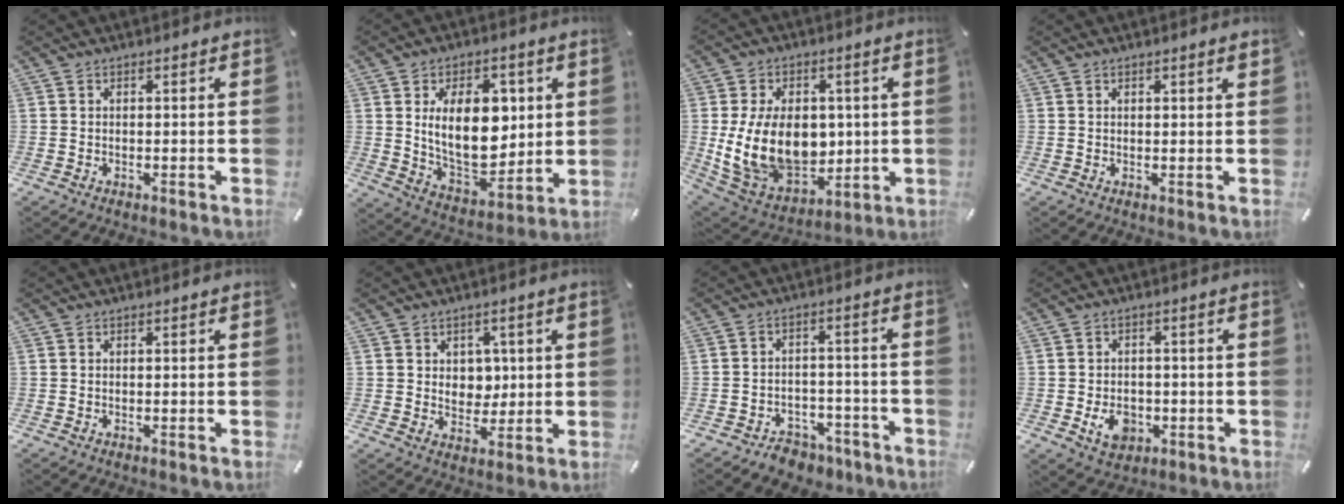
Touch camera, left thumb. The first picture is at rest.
{"total": 17.5, "force": [3.2, 10.7, 13.5], "torque": [-0.223, -0.012, 0.052]}
{"total": 18.7, "force": [0.4, 13.6, 12.9], "torque": [-0.255, -0.016, 0.019]}
{"total": 1.0, "force": [0.5, 0.1, 0.8], "torque": [-0.014, 0.000, 0.009]}
{"total": 0.0}
{"total": 5.7, "force": [1.6, 4.9, 2.3], "torque": [-0.018, -0.004, 0.022]}
{"total": 6.4, "force": [-4.7, 3.9, 1.9], "torque": [-0.024, 0.034, -0.083]}
{"total": 6.5, "force": [-1.8, 5.2, 3.6], "torque": [-0.055, -0.002, -0.034]}